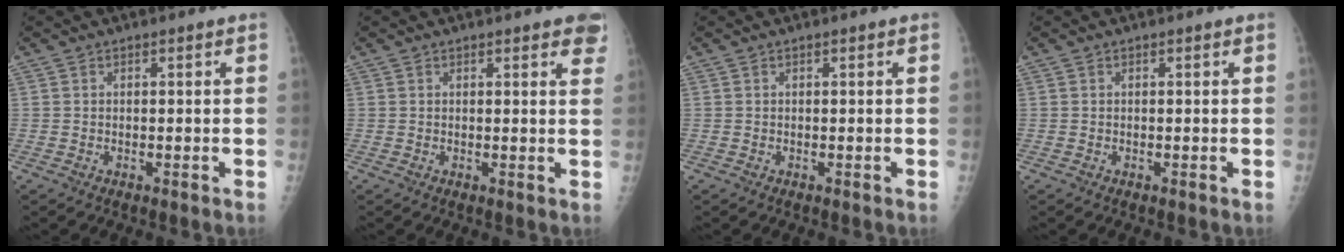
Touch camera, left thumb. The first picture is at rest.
{"total": 5.1, "force": [3.4, 1.6, 3.5], "torque": [-0.019, -0.004, 0.032]}
{"total": 0.0}
{"total": 0.0}